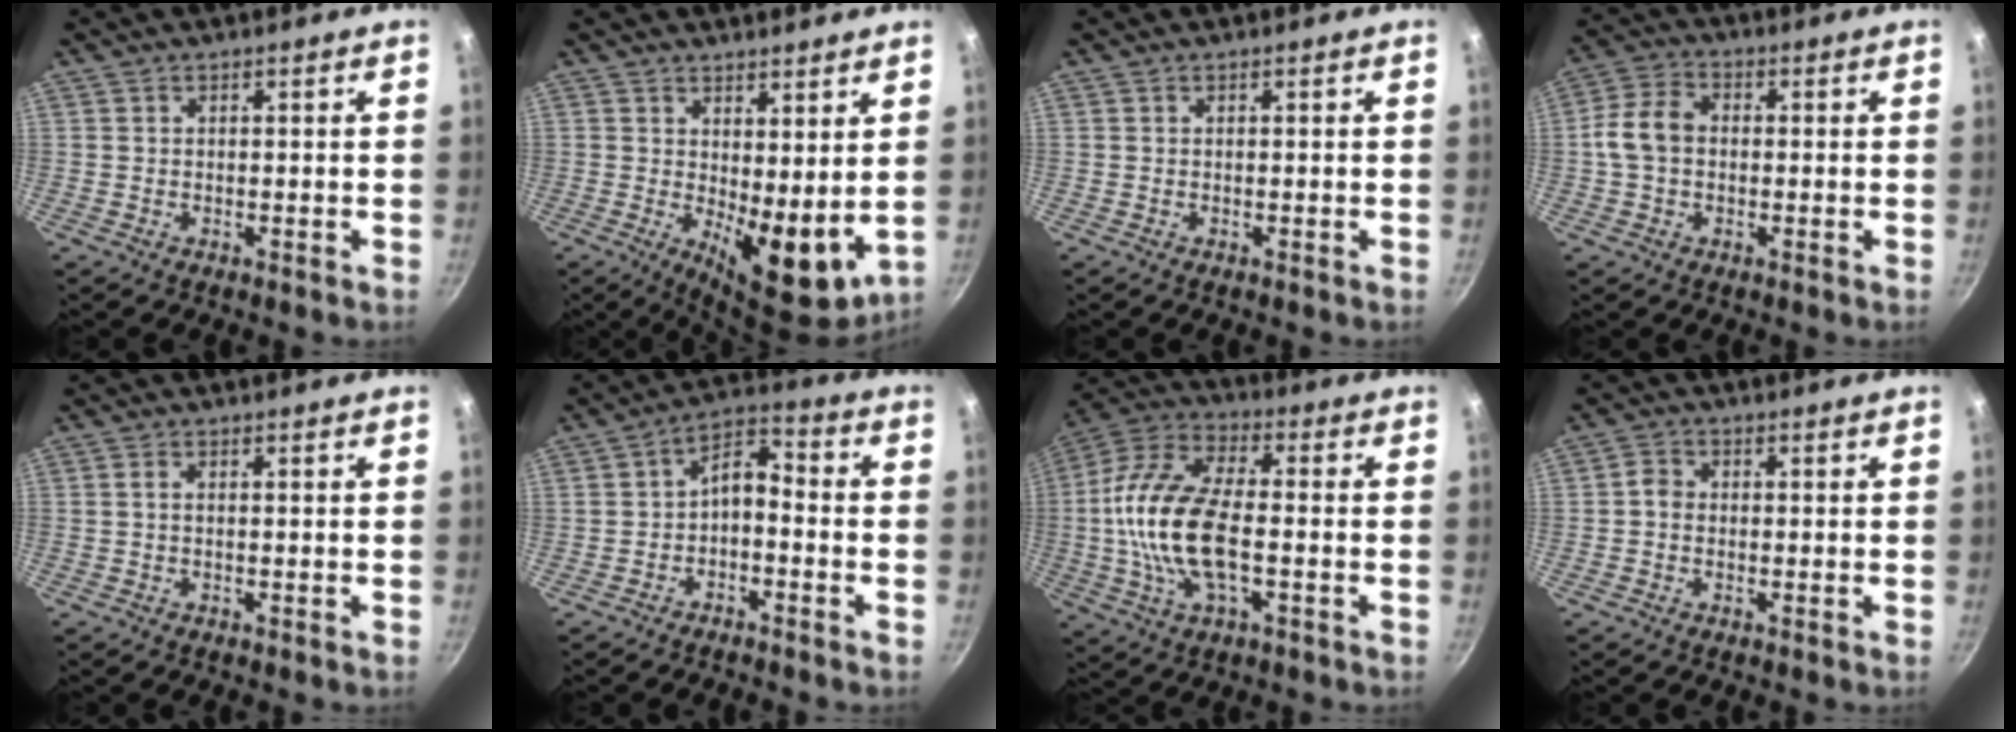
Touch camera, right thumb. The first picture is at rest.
{"total": 10.2, "force": [1.8, 4.5, 9.0], "torque": [-0.107, -0.031, 0.037]}
{"total": 0.0}
{"total": 7.4, "force": [-0.2, 5.5, 5.0], "torque": [-0.087, 0.022, -0.016]}
{"total": 0.9, "force": [-0.1, 0.2, 0.9], "torque": [-0.025, 0.004, -0.002]}
{"total": 6.0, "force": [-2.1, 3.3, 4.5], "torque": [-0.069, 0.050, -0.039]}
{"total": 17.9, "force": [-2.0, 8.4, 15.6], "torque": [-0.305, 0.029, -0.055]}
{"total": 2.2, "force": [-0.5, 1.8, 1.1], "torque": [-0.019, 0.011, -0.015]}